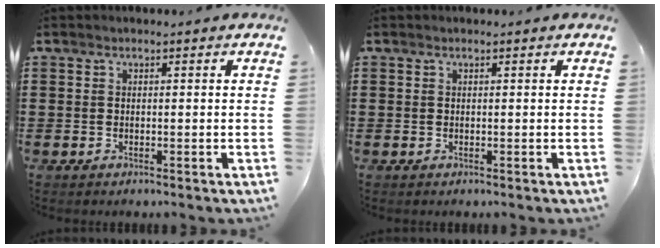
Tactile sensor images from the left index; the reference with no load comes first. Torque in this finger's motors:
{"motor_torque": [-0.10, 0.30, -0.01, 0.00]}